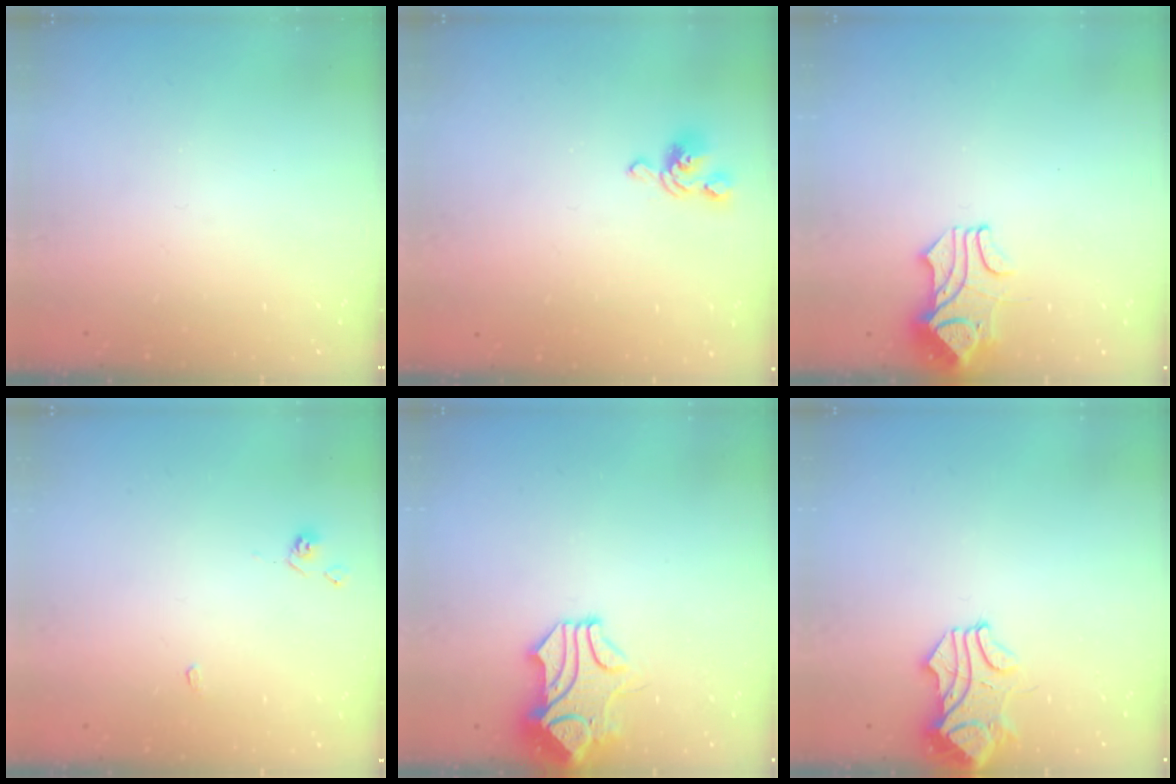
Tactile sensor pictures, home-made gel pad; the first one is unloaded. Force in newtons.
{"total": 1.5, "press": 1.2, "slide": 1.0}
{"total": 1.7, "press": 1.2, "slide": 1.1}
{"total": 2.2, "press": 2.2, "slide": 0.5}
{"total": 1.3, "press": 0.7, "slide": 1.1}
{"total": 1.6, "press": 1.4, "slide": 0.8}